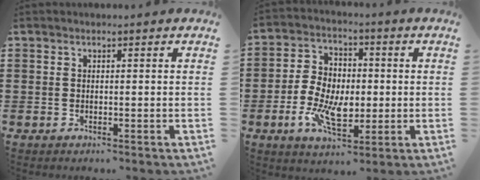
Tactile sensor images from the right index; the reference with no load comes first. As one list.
[{"total": 8.6, "force": [-1.8, 5.6, 6.3], "torque": [-0.142, 0.011, -0.037]}]